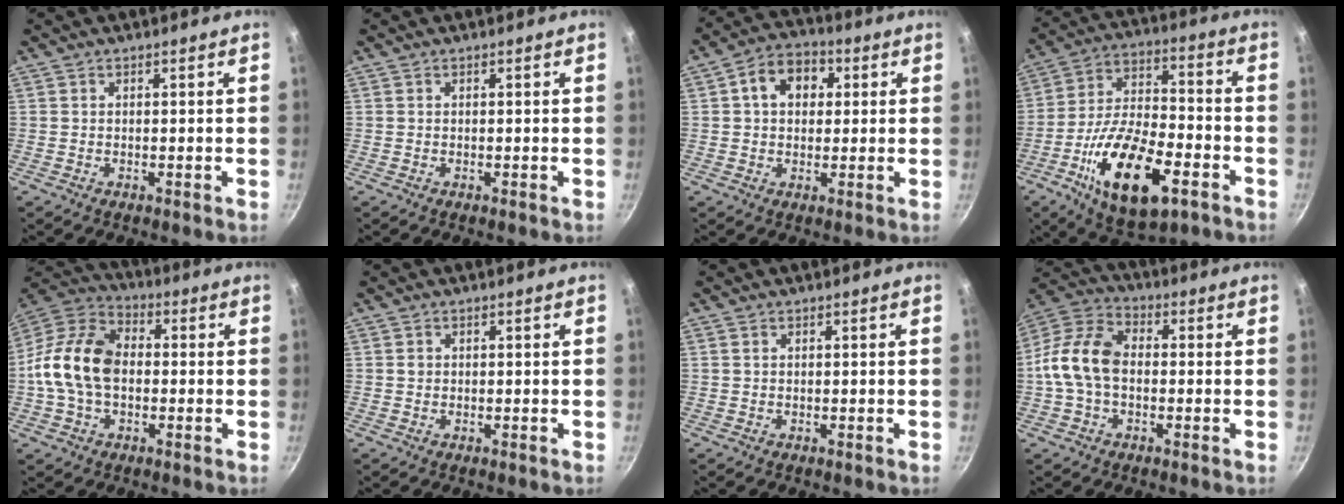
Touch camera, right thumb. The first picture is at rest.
{"total": 0.0}
{"total": 9.1, "force": [2.2, 6.8, 5.6], "torque": [-0.059, 0.015, 0.021]}
{"total": 21.0, "force": [-8.9, 9.2, 16.6], "torque": [-0.285, 0.029, -0.155]}
{"total": 14.9, "force": [-0.7, 10.2, 10.8], "torque": [-0.181, 0.034, -0.033]}
{"total": 0.8, "force": [0.1, 0.8, 0.3], "torque": [-0.002, 0.002, 0.001]}
{"total": 0.6, "force": [0.3, 0.4, 0.3], "torque": [-0.005, 0.001, 0.004]}
{"total": 12.0, "force": [-0.8, 8.1, 8.8], "torque": [-0.152, 0.037, -0.036]}